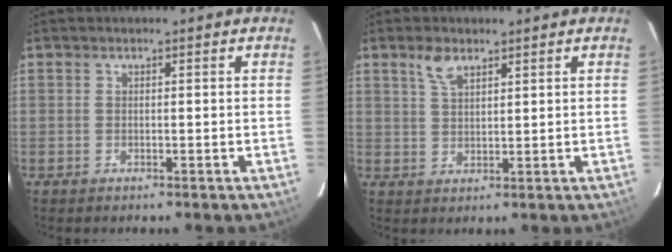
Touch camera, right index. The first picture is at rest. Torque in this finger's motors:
{"motor_torque": [0.41, 0.34, 0.05, 0.04]}